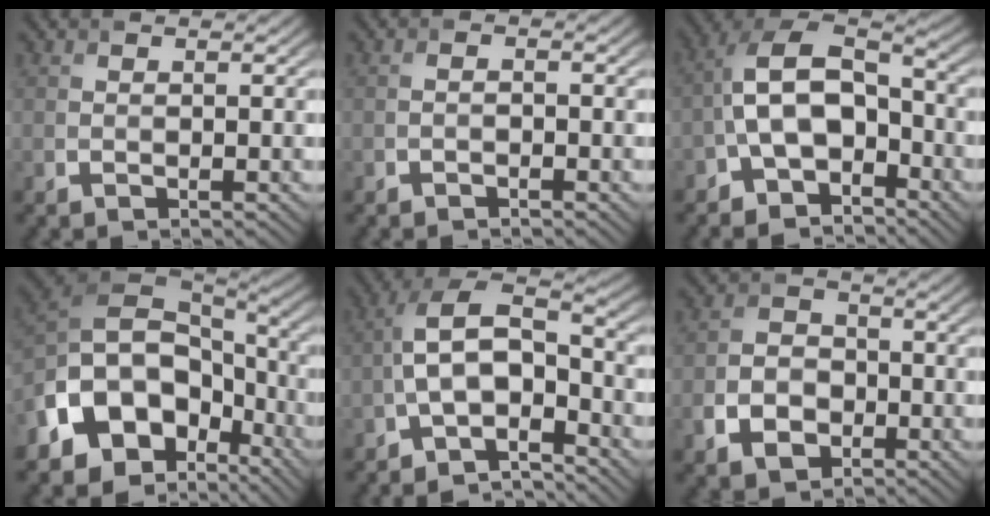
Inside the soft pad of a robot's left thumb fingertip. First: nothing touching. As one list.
[{"total": 0.9, "force": [-0.7, 0.3, 0.4], "torque": [-0.008, 0.003, -0.012]}, {"total": 11.8, "force": [-4.6, 7.1, 8.2], "torque": [-0.165, -0.002, -0.095]}, {"total": 16.4, "force": [-6.2, 11.8, 9.7], "torque": [-0.236, -0.024, -0.101]}, {"total": 9.8, "force": [-4.5, 4.6, 7.4], "torque": [-0.147, 0.008, -0.091]}, {"total": 5.7, "force": [-2.6, 4.1, 3.0], "torque": [-0.060, -0.004, -0.056]}]